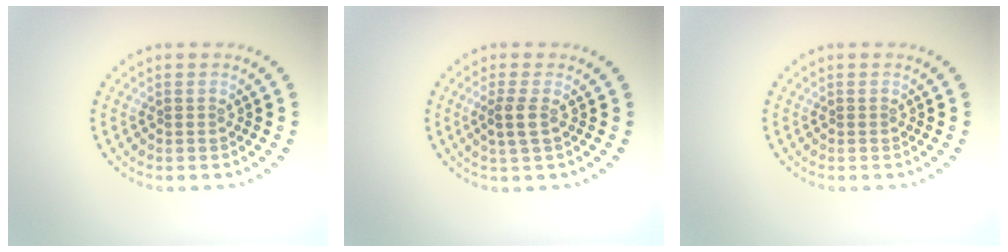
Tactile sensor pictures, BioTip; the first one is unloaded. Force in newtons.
{"total": 1.7, "press": 1.4, "slide": 0.9}
{"total": 0.0}